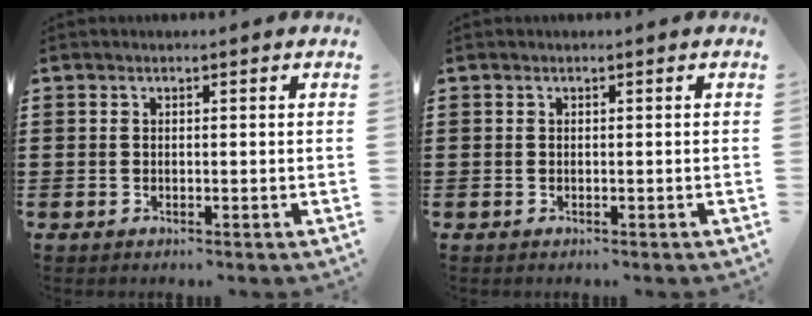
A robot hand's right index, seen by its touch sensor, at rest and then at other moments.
{"total": 0.0}